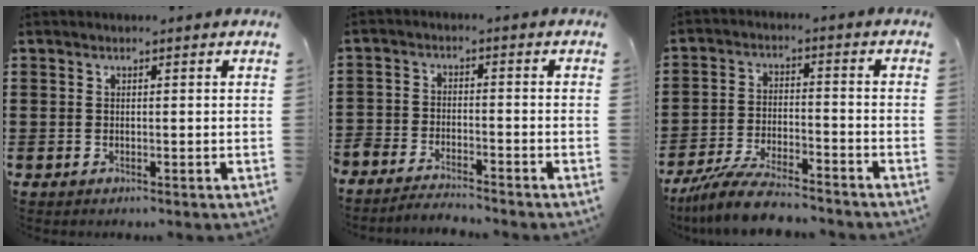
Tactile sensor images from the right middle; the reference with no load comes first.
{"total": 3.8, "force": [-3.8, 0.5, -0.2], "torque": [-0.003, 0.004, -0.082]}
{"total": 7.9, "force": [-7.1, 1.0, 3.4], "torque": [-0.073, 0.004, -0.136]}